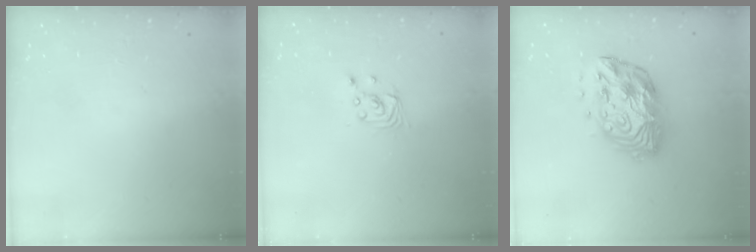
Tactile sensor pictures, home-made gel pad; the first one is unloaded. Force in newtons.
{"total": 2.8, "press": 2.8, "slide": 0.1}
{"total": 15.1, "press": 15.1, "slide": 0.7}